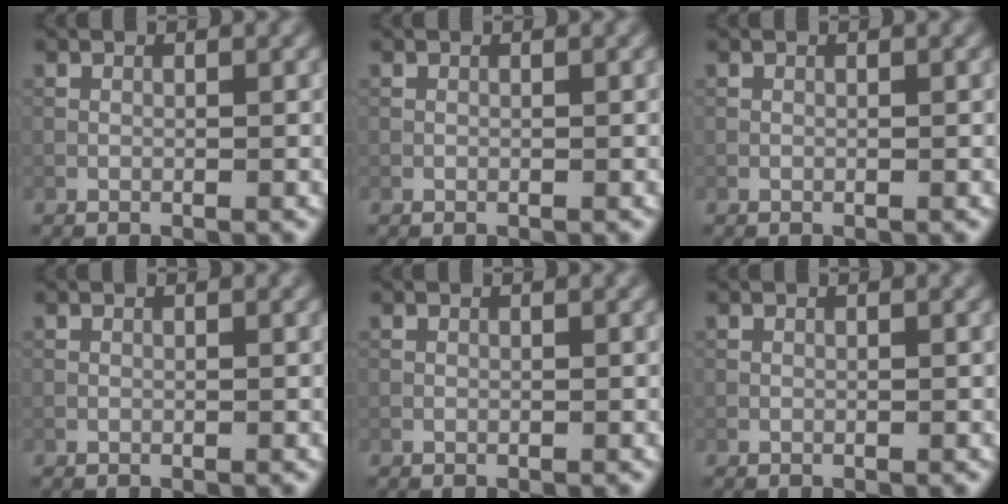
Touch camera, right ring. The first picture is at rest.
{"total": 0.0}
{"total": 0.0}
{"total": 0.0}
{"total": 0.0}
{"total": 0.0}